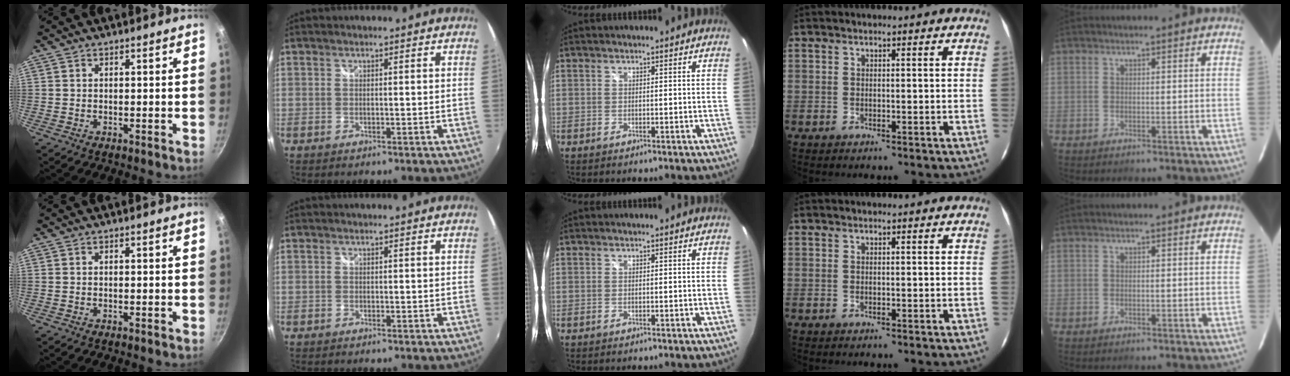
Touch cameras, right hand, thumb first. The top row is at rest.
{}